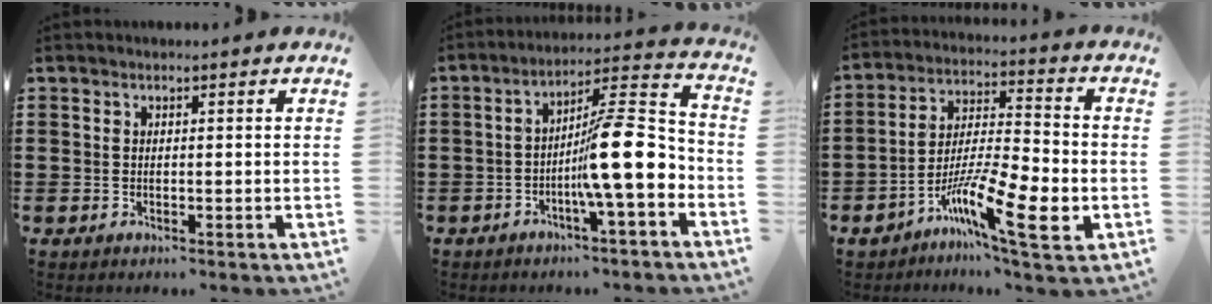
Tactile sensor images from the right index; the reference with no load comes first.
{"total": 12.0, "force": [-3.4, 2.2, 11.3], "torque": [-0.172, -0.011, -0.066]}
{"total": 12.7, "force": [-5.8, 2.7, 11.0], "torque": [-0.205, -0.001, -0.103]}